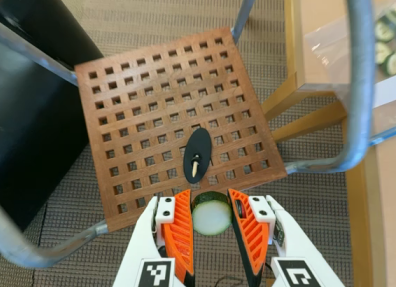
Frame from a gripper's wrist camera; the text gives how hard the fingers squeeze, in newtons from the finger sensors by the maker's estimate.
{"total": 11.3, "left": 11.6, "right": 11.0}